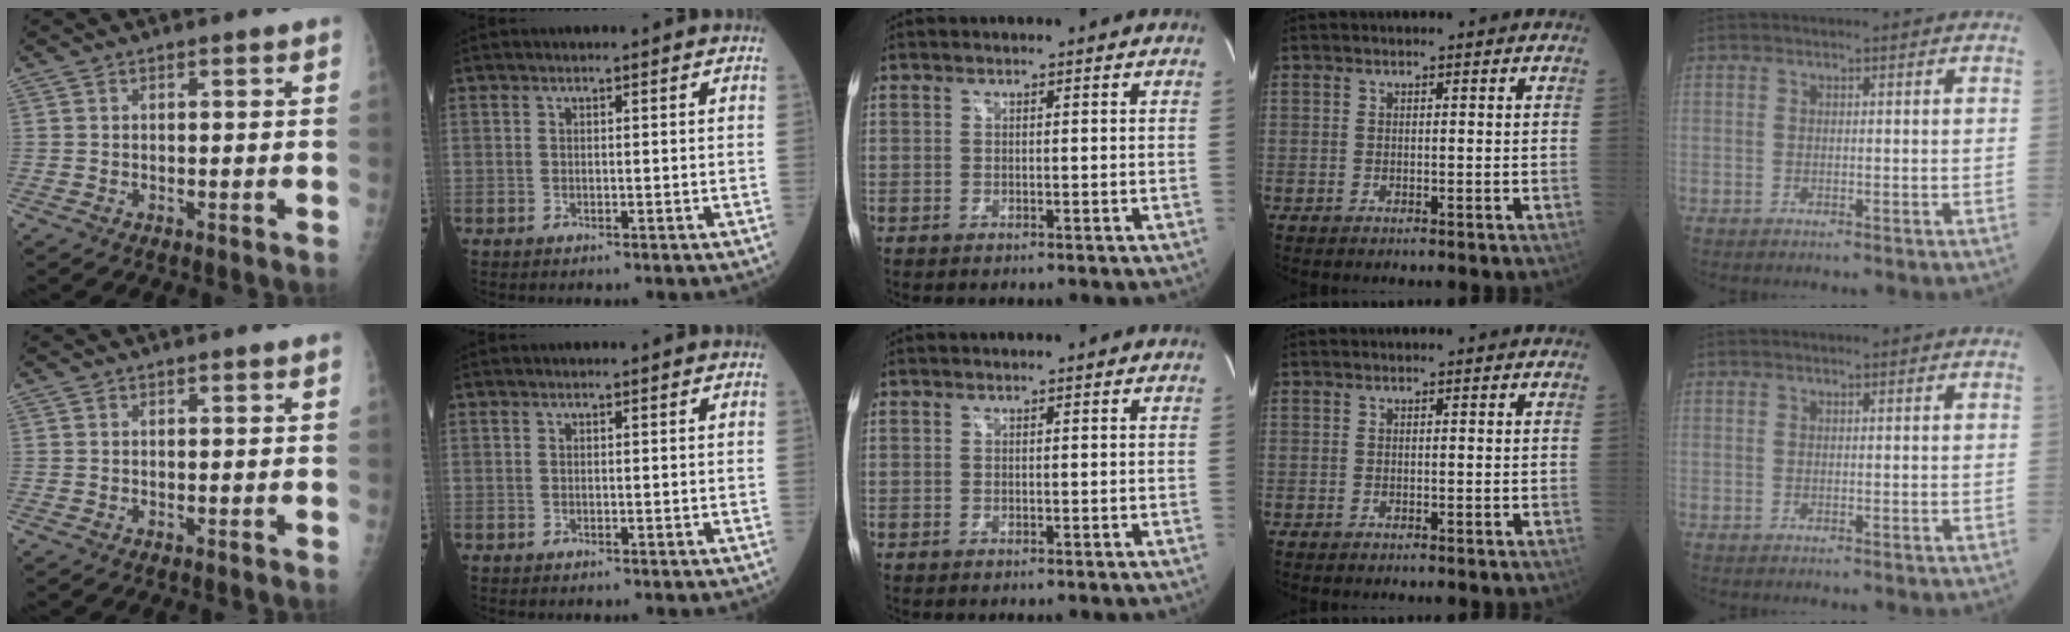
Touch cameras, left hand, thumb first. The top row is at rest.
{}